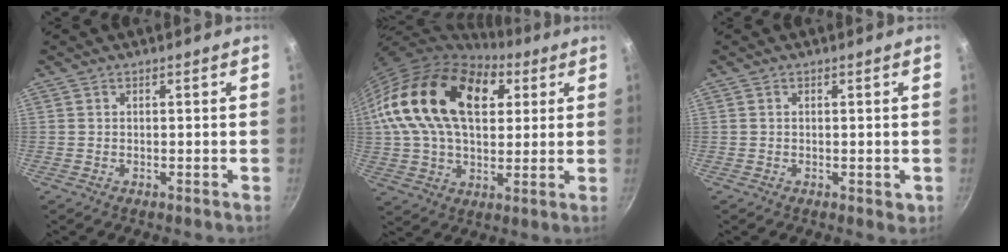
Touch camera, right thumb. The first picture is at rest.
{"total": 25.2, "force": [7.7, 15.5, 18.3], "torque": [-0.295, 0.003, 0.126]}
{"total": 2.0, "force": [0.0, 1.2, 1.6], "torque": [-0.015, -0.001, 0.001]}